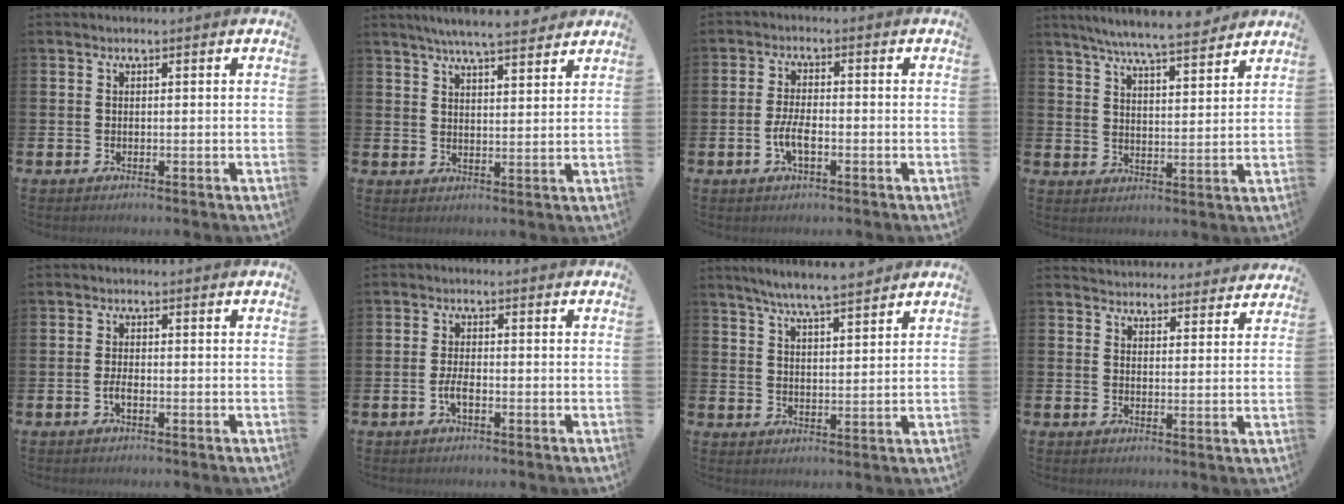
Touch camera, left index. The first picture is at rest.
{"total": 5.8, "force": [5.5, 0.1, 1.8], "torque": [-0.034, -0.029, 0.095]}
{"total": 3.7, "force": [-1.1, 1.4, 3.3], "torque": [-0.057, -0.001, -0.023]}
{"total": 7.7, "force": [7.3, 0.2, 2.4], "torque": [-0.061, -0.045, 0.127]}
{"total": 1.5, "force": [-0.6, 0.5, 1.3], "torque": [-0.027, 0.001, -0.012]}
{"total": 2.5, "force": [-0.9, 0.9, 2.1], "torque": [-0.040, -0.003, -0.021]}
{"total": 6.4, "force": [6.0, 0.1, 2.1], "torque": [-0.049, -0.027, 0.105]}
{"total": 4.1, "force": [4.1, 0.8, -0.2], "torque": [-0.004, -0.025, 0.073]}